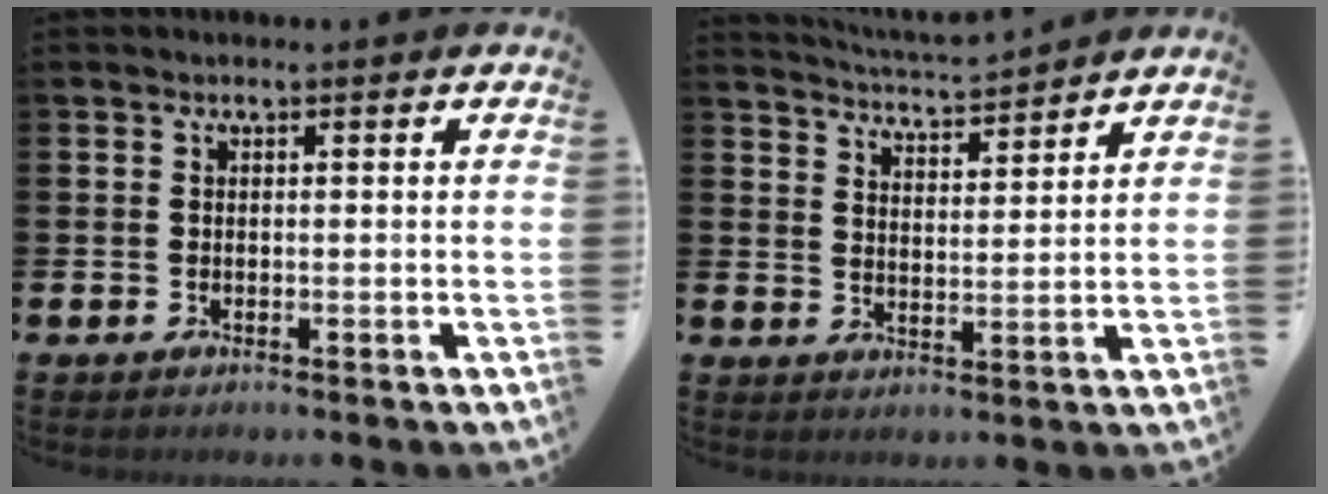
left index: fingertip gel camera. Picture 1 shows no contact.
{"total": 4.9, "force": [4.9, -0.1, 0.1], "torque": [-0.023, -0.032, 0.087]}